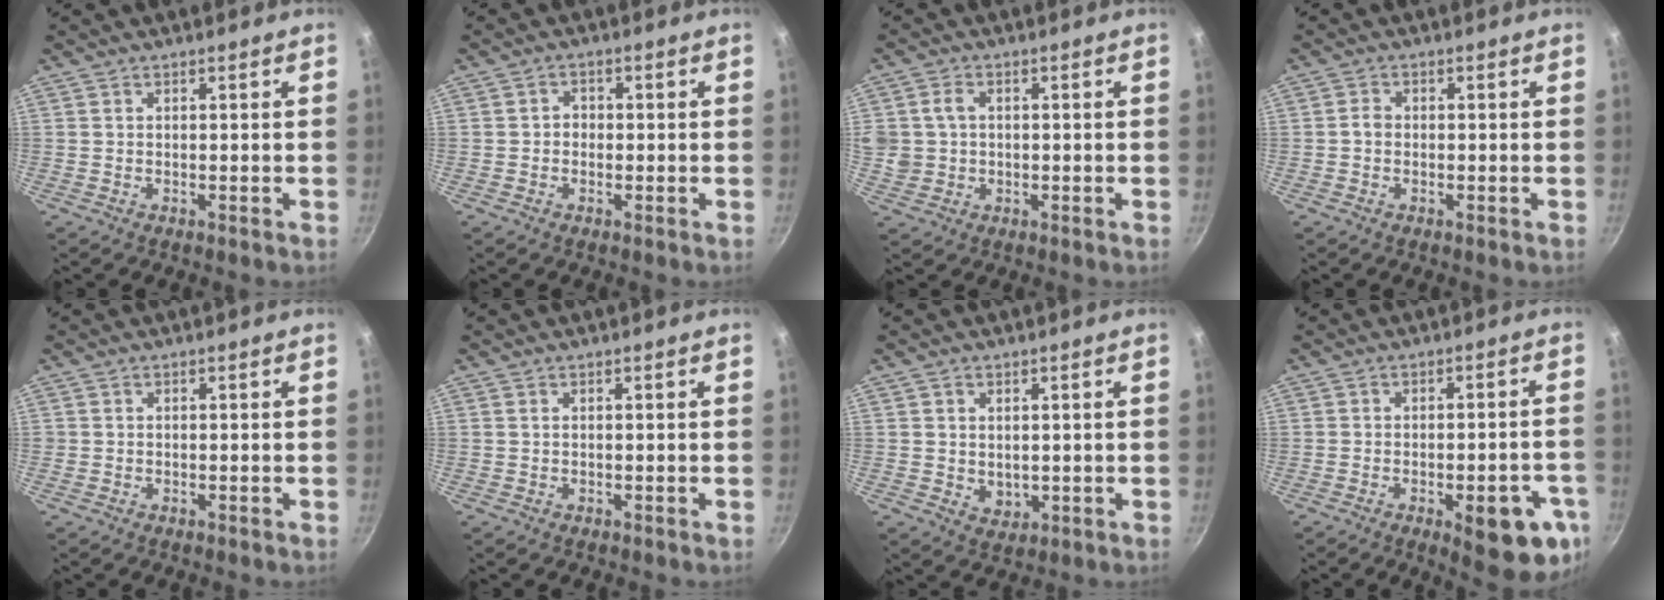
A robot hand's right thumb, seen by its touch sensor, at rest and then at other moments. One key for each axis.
{"total": 1.7, "fx": -0.4, "fy": 1.5, "fz": 0.7, "tx": -0.003, "ty": 0.006, "tz": -0.010}
{"total": 5.4, "fx": 0.7, "fy": 4.7, "fz": 2.7, "tx": -0.036, "ty": 0.004, "tz": 0.017}
{"total": 1.5, "fx": -0.4, "fy": 1.2, "fz": 0.9, "tx": -0.013, "ty": 0.010, "tz": -0.008}
{"total": 0.9, "fx": -0.1, "fy": 0.8, "fz": 0.1, "tx": 0.000, "ty": 0.001, "tz": -0.003}
{"total": 0.0}
{"total": 3.8, "fx": 0.6, "fy": 3.2, "fz": 2.0, "tx": -0.025, "ty": -0.011, "tz": 0.015}
{"total": 14.3, "fx": -5.5, "fy": 5.3, "fz": 12.1, "tx": -0.111, "ty": 0.014, "tz": -0.065}